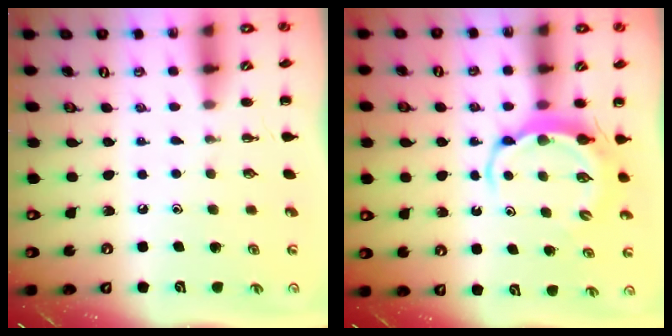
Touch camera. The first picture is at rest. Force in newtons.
{"total": 5.4, "press": 5.3, "slide": 0.5}